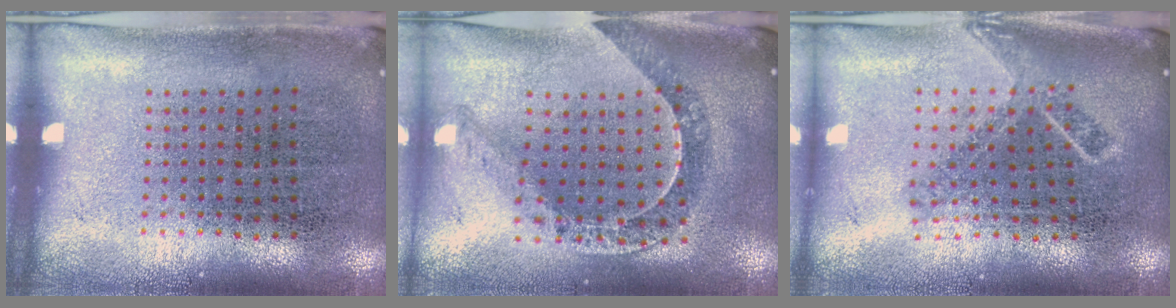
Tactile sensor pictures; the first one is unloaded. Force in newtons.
{"total": 1.2, "press": 1.2, "slide": 0.3}
{"total": 1.8, "press": 1.3, "slide": 1.2}